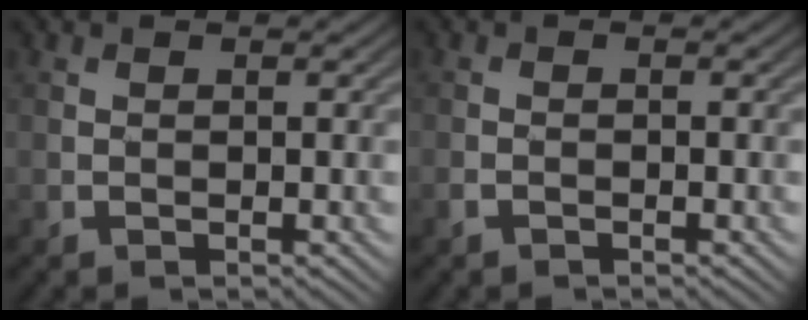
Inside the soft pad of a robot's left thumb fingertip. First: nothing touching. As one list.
[{"total": 1.1, "force": [-0.9, 0.3, 0.5], "torque": [-0.014, -0.004, -0.017]}]